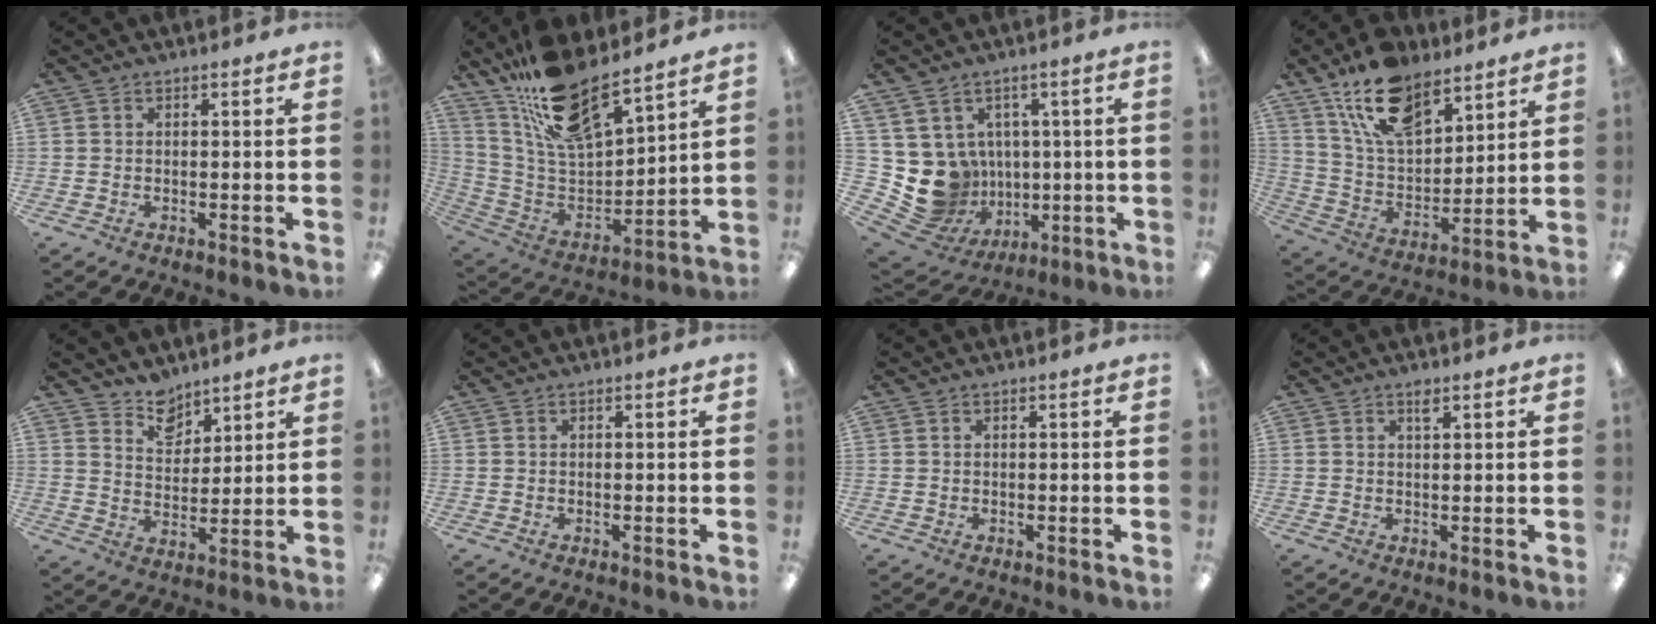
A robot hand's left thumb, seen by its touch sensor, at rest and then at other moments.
{"total": 18.4, "force": [15.2, 5.3, 8.9], "torque": [-0.179, -0.099, 0.270]}
{"total": 11.7, "force": [-0.6, 11.2, 3.5], "torque": [-0.102, -0.024, 0.015]}
{"total": 16.6, "force": [11.4, 8.4, 8.7], "torque": [-0.169, -0.047, 0.211]}
{"total": 7.8, "force": [6.7, 3.9, 1.0], "torque": [-0.016, -0.046, 0.126]}
{"total": 0.0}
{"total": 0.0}
{"total": 1.9, "force": [1.4, 0.5, 1.1], "torque": [-0.019, -0.001, 0.023]}